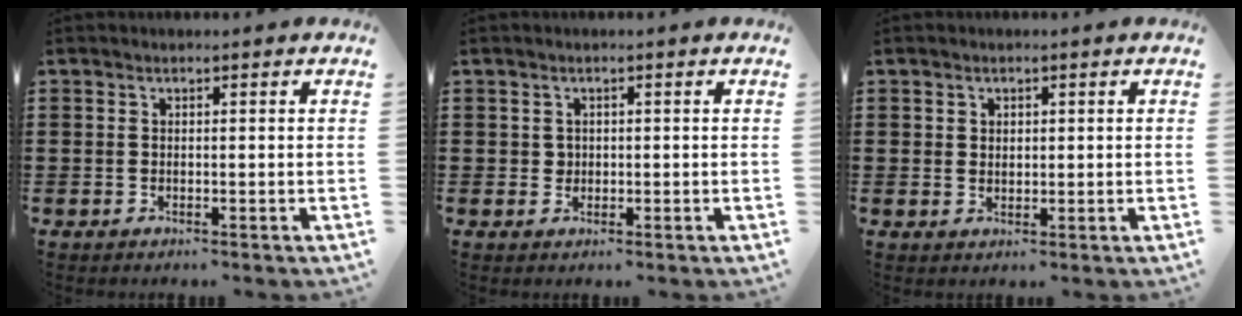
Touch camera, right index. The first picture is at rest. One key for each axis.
{"total": 1.1, "fx": 0.2, "fy": 1.0, "fz": 0.3, "tx": -0.008, "ty": 0.005, "tz": 0.004}
{"total": 1.4, "fx": 0.8, "fy": 1.1, "fz": 0.3, "tx": -0.009, "ty": 0.005, "tz": 0.016}